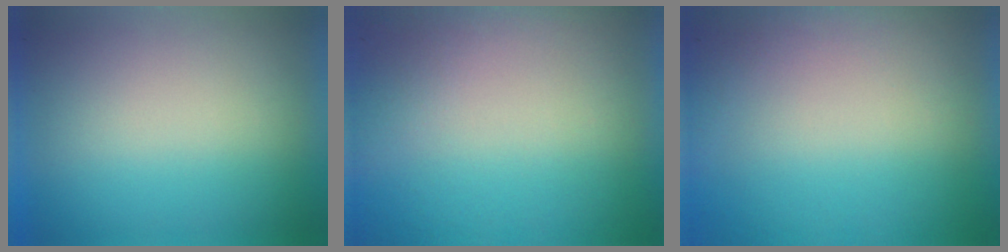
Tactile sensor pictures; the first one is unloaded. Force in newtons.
{"total": 8.0}
{"total": 4.8}